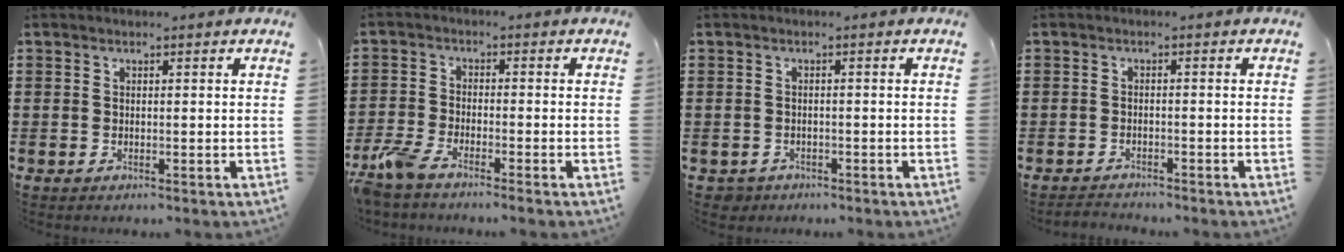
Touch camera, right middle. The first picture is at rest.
{"total": 4.4, "force": [-3.6, 0.7, 2.5], "torque": [-0.083, -0.014, -0.079]}
{"total": 1.0, "force": [-0.8, 0.6, -0.1], "torque": [-0.003, 0.003, -0.020]}
{"total": 1.6, "force": [-1.6, 0.2, -0.1], "torque": [-0.002, 0.003, -0.036]}